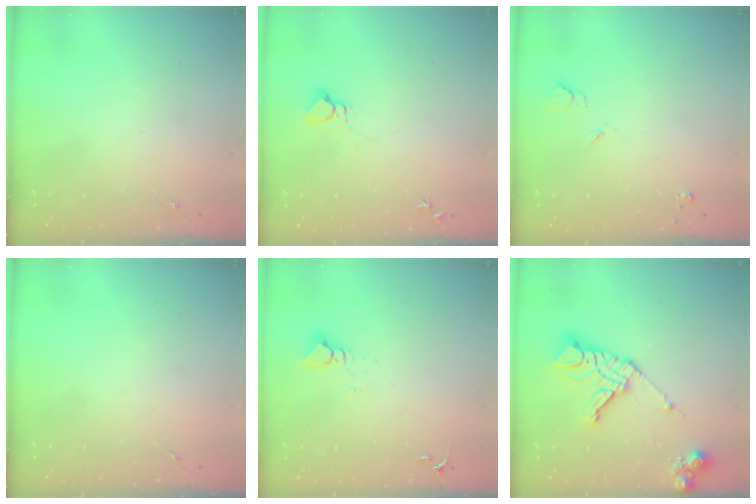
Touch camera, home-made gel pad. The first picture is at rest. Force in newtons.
{"total": 3.9, "press": 3.9, "slide": 0.2}
{"total": 3.6, "press": 3.5, "slide": 0.8}
{"total": 0.0}
{"total": 3.3, "press": 3.3, "slide": 0.3}
{"total": 16.3, "press": 16.2, "slide": 1.8}